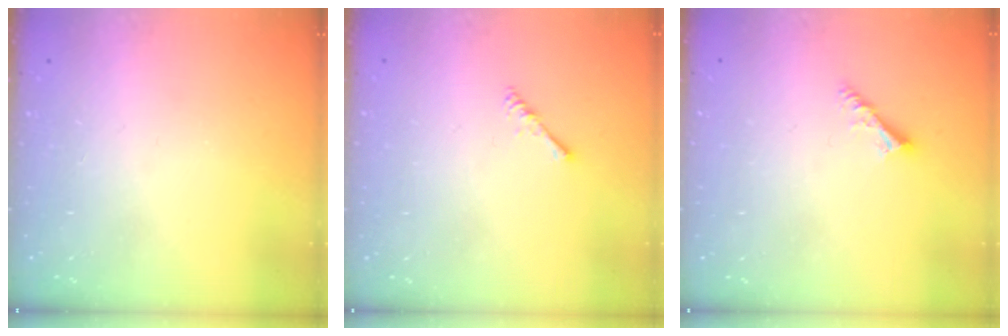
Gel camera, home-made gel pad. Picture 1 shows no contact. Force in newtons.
{"total": 1.6, "press": 1.6, "slide": 0.4}
{"total": 4.4, "press": 4.4, "slide": 0.1}